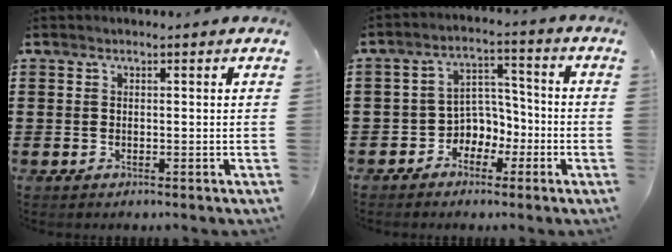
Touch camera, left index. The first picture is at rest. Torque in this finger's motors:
{"motor_torque": [0.02, 0.20, 0.20, 0.01]}